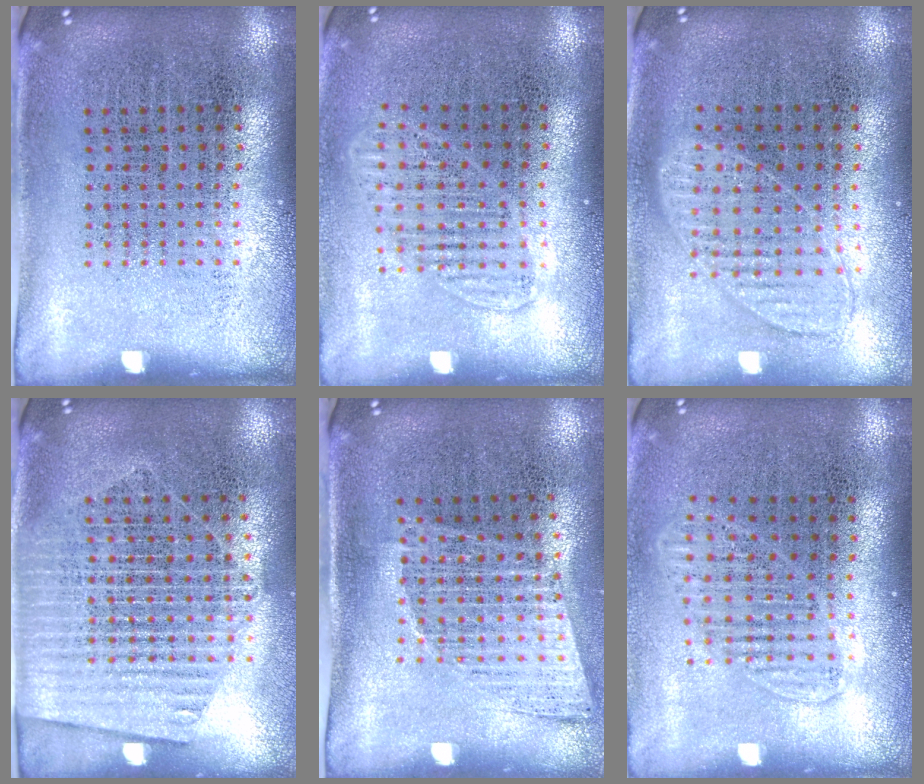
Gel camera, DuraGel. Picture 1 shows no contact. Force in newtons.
{"total": 1.4, "press": 1.3, "slide": 0.6}
{"total": 0.9, "press": 0.9, "slide": 0.2}
{"total": 1.6, "press": 1.5, "slide": 0.7}
{"total": 1.2, "press": 1.0, "slide": 0.6}
{"total": 1.4, "press": 1.3, "slide": 0.6}